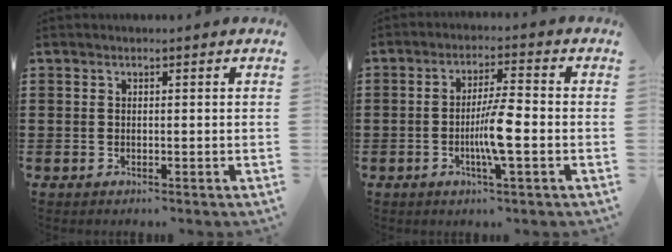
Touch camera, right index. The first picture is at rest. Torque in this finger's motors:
{"motor_torque": [2.14, 0.00, 0.61, 0.06]}